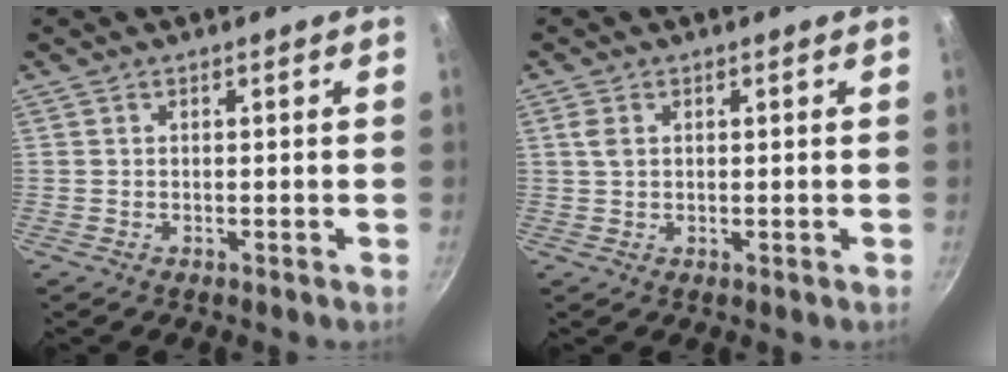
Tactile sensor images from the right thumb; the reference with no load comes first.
{"total": 2.0, "force": [0.7, 1.2, 1.5], "torque": [-0.030, 0.004, 0.013]}